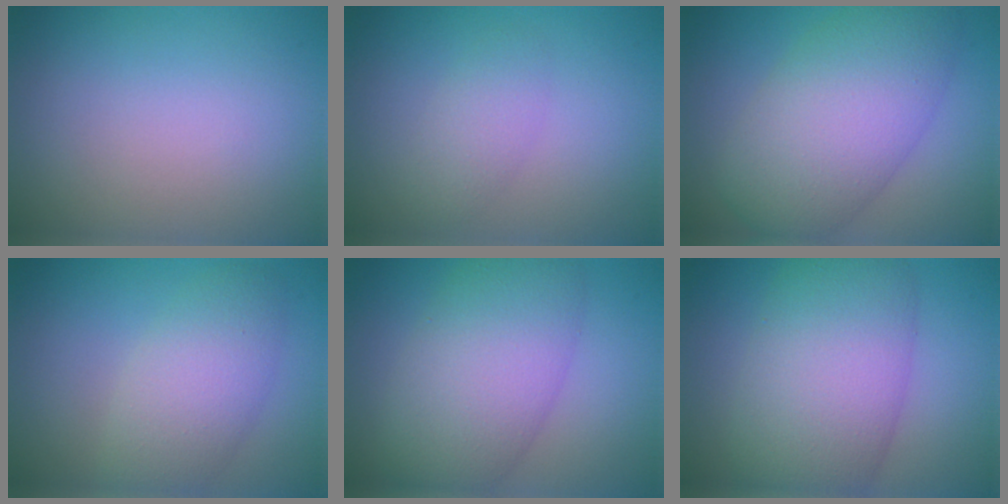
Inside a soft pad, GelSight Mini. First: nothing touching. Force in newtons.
{"total": 2.1, "press": 2.1, "slide": 0.0}
{"total": 9.0, "press": 9.0, "slide": 0.2}
{"total": 4.9, "press": 4.9, "slide": 0.4}
{"total": 8.4, "press": 8.4, "slide": 0.3}
{"total": 10.1, "press": 10.1, "slide": 0.2}